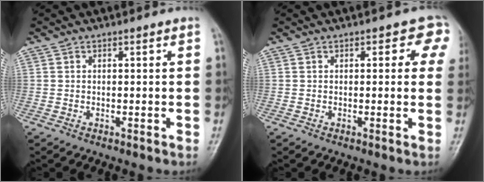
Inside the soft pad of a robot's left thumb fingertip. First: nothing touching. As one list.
[{"total": 4.5, "force": [1.6, 2.6, 3.3], "torque": [0.008, 0.001, 0.006]}]